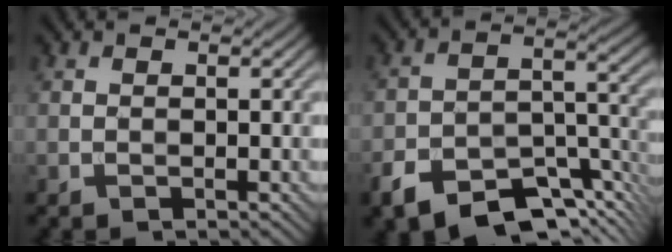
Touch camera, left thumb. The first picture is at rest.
{"total": 10.9, "force": [-8.0, 4.7, 5.8], "torque": [-0.088, -0.012, -0.146]}